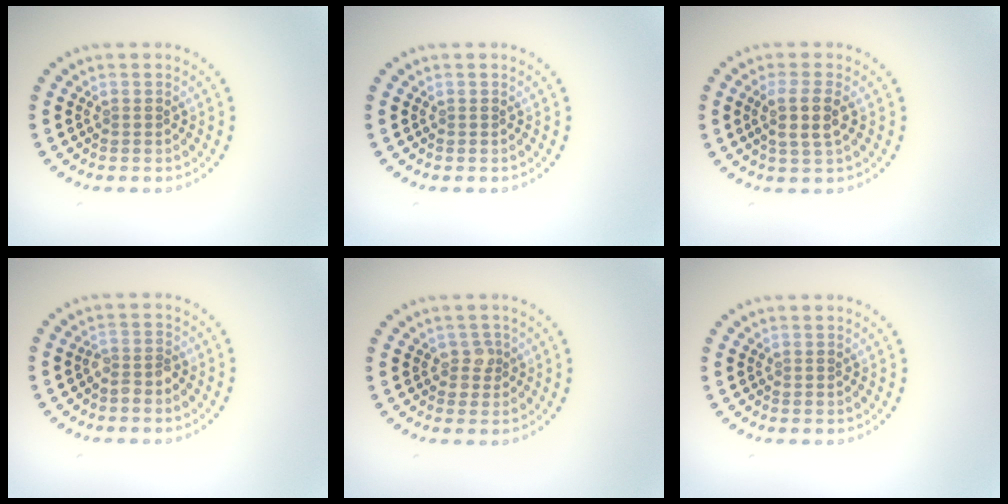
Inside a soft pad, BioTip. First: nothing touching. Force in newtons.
{"total": 0.0}
{"total": 2.9, "press": 2.6, "slide": 1.1}
{"total": 1.6, "press": 1.3, "slide": 0.9}
{"total": 1.5, "press": 1.3, "slide": 0.7}
{"total": 0.0}